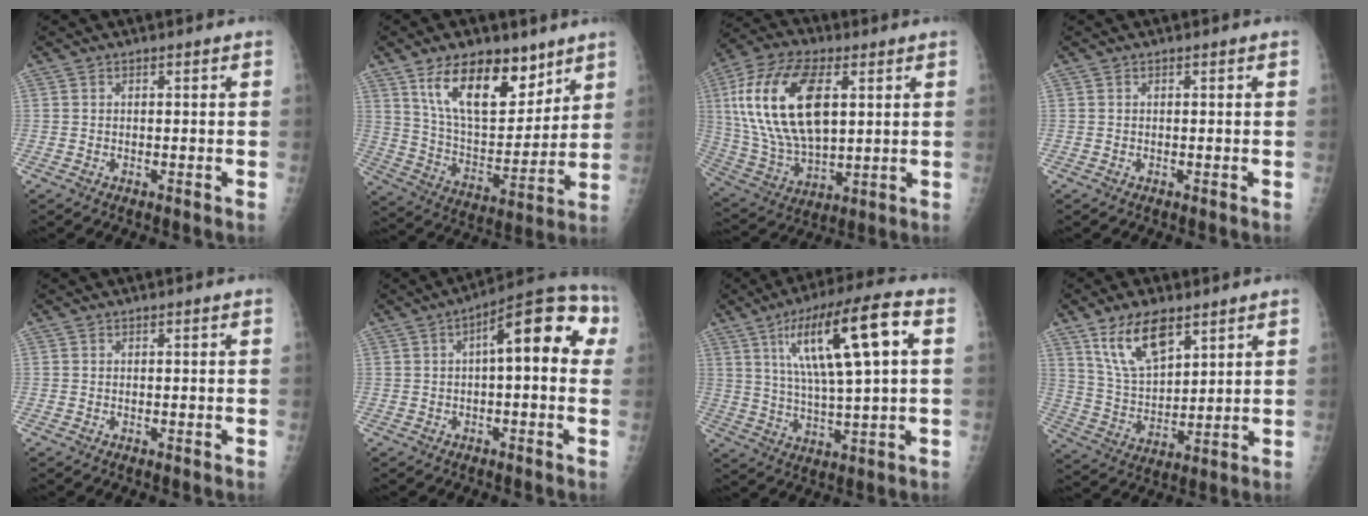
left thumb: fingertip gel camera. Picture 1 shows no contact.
{"total": 18.3, "force": [11.0, 9.1, 11.5], "torque": [-0.142, -0.062, 0.199]}
{"total": 22.8, "force": [5.7, 12.0, 18.5], "torque": [-0.356, -0.011, 0.106]}
{"total": 0.0}
{"total": 0.0}
{"total": 13.9, "force": [2.6, 5.4, 12.6], "torque": [-0.145, 0.043, 0.027]}
{"total": 18.0, "force": [5.4, 3.9, 16.7], "torque": [-0.290, 0.009, 0.091]}
{"total": 12.8, "force": [7.7, 6.0, 8.3], "torque": [-0.131, -0.035, 0.155]}